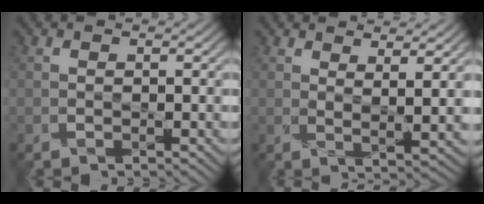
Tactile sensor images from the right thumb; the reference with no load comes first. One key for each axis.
{"total": 3.8, "fx": 3.2, "fy": 0.4, "fz": 2.0, "tx": -0.040, "ty": 0.001, "tz": 0.063}